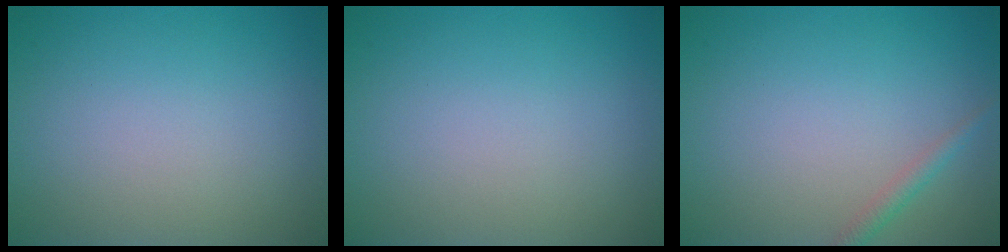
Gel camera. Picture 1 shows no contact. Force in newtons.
{"total": 0.0}
{"total": 1.2, "press": 1.2, "slide": 0.1}